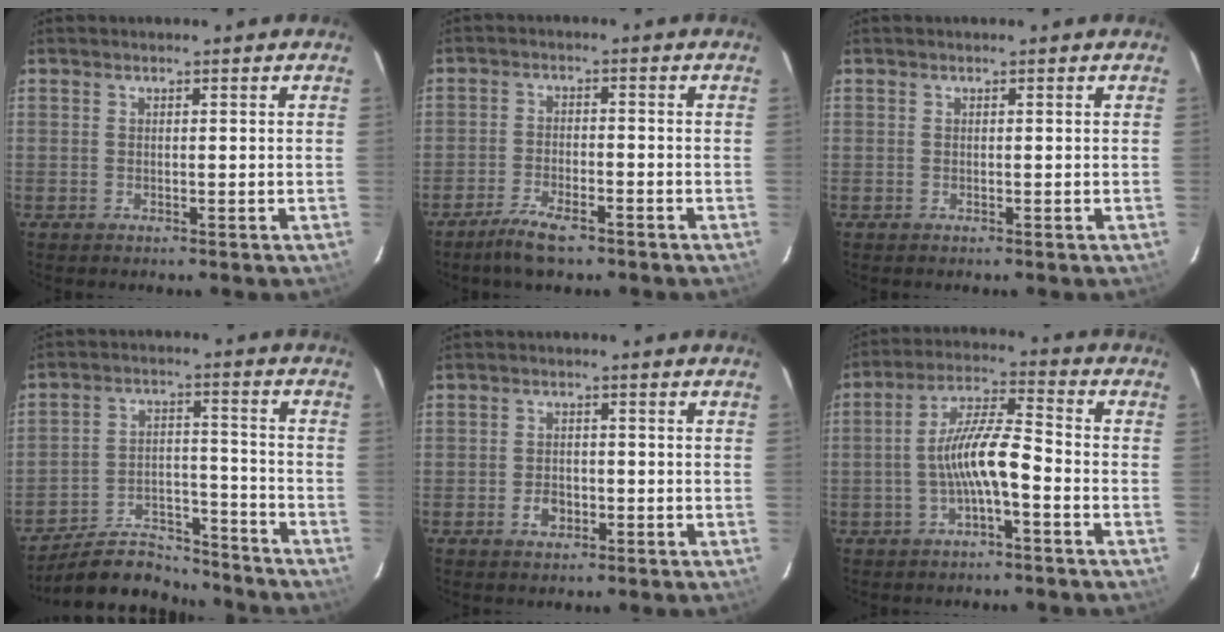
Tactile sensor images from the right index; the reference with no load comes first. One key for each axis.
{"total": 6.7, "fx": -5.0, "fy": 2.0, "fz": 4.0, "tx": -0.097, "ty": -0.004, "tz": -0.091}
{"total": 0.0}
{"total": 13.3, "fx": -12.2, "fy": 4.6, "fz": 2.4, "tx": -0.062, "ty": 0.033, "tz": -0.188}
{"total": 3.3, "fx": -1.4, "fy": 2.4, "fz": 1.9, "tx": -0.034, "ty": 0.003, "tz": -0.020}
{"total": 9.0, "fx": -2.9, "fy": 1.6, "fz": 8.3, "tx": -0.170, "ty": 0.016, "tz": -0.053}